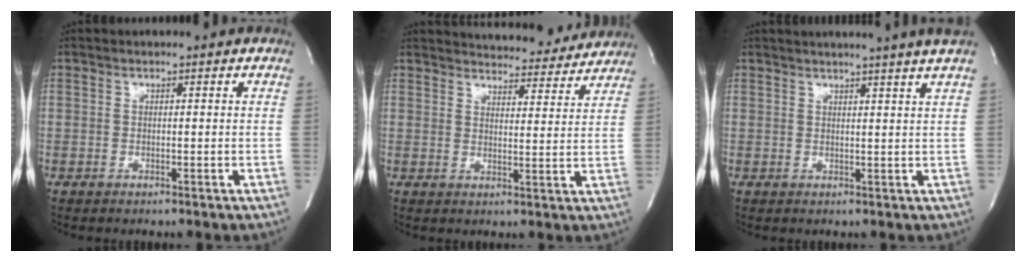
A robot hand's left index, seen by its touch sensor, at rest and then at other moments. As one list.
[{"total": 13.5, "force": [13.0, 2.6, 2.4], "torque": [-0.014, -0.012, 0.151]}, {"total": 7.0, "force": [5.9, -1.6, 3.3], "torque": [-0.041, -0.002, 0.057]}]